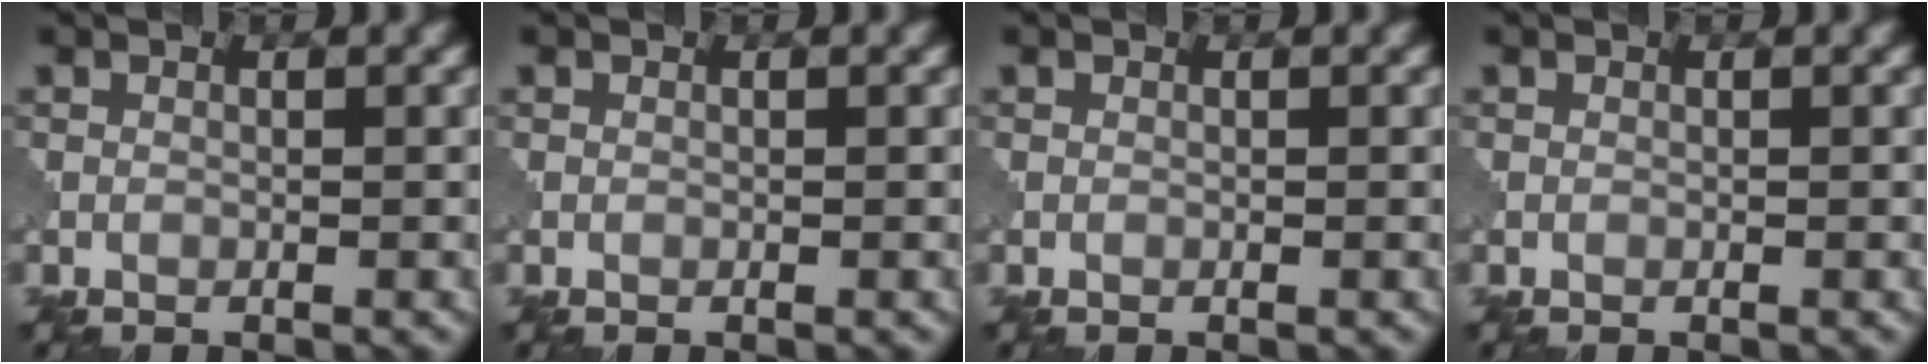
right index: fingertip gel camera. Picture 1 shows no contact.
{"total": 0.0}
{"total": 0.0}
{"total": 0.0}